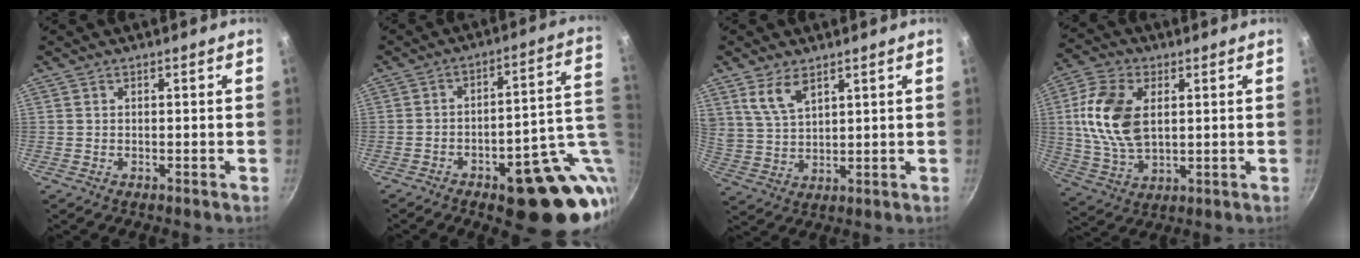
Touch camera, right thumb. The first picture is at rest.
{"total": 20.4, "force": [-4.9, 7.9, 18.2], "torque": [-0.179, 0.020, -0.053]}
{"total": 6.9, "force": [4.1, 3.3, 4.3], "torque": [-0.077, -0.022, 0.090]}
{"total": 14.3, "force": [2.5, 8.7, 11.1], "torque": [-0.205, -0.005, 0.048]}